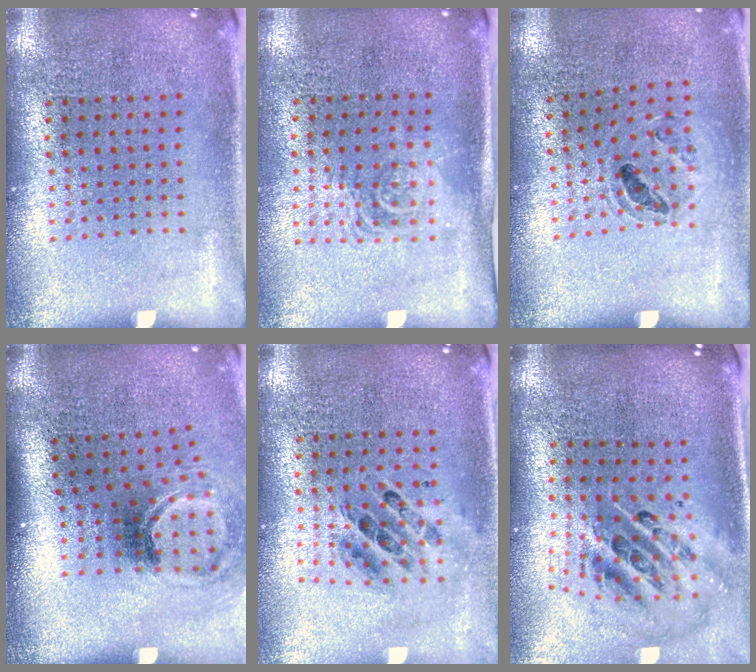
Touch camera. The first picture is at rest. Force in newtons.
{"total": 1.6, "press": 1.4, "slide": 0.7}
{"total": 0.9, "press": 0.9, "slide": 0.1}
{"total": 2.0, "press": 1.3, "slide": 1.6}
{"total": 0.7, "press": 0.6, "slide": 0.2}
{"total": 2.7, "press": 1.9, "slide": 1.9}